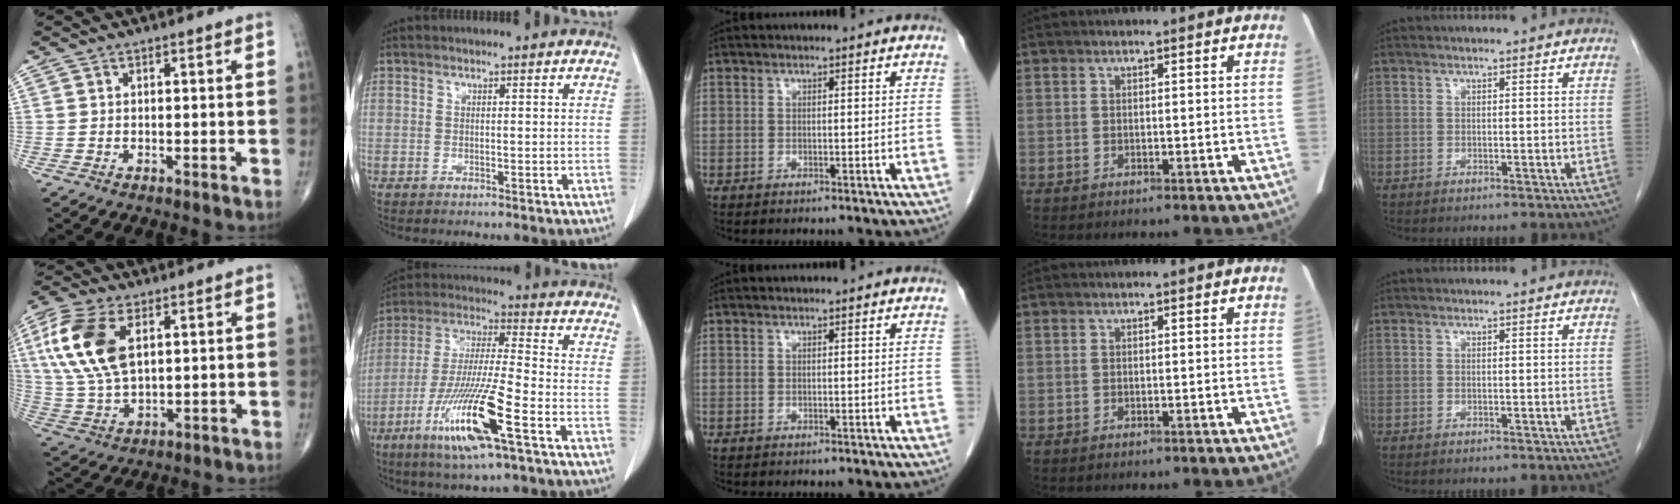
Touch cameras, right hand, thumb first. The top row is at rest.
{"thumb": {"total": 16.3, "force": [4.9, 8.8, 12.9], "torque": [-0.276, -0.005, 0.098]}, "index": {"total": 15.6, "force": [-7.2, 0.6, 13.8], "torque": [-0.281, -0.025, -0.134]}}